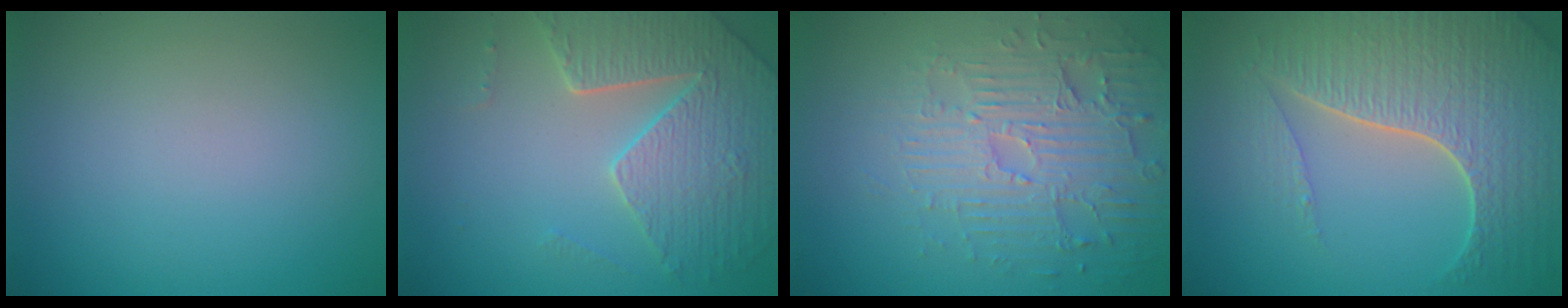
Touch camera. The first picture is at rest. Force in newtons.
{"total": 5.1, "press": 4.6, "slide": 2.1}
{"total": 4.6, "press": 4.2, "slide": 1.9}
{"total": 7.6, "press": 5.6, "slide": 5.1}